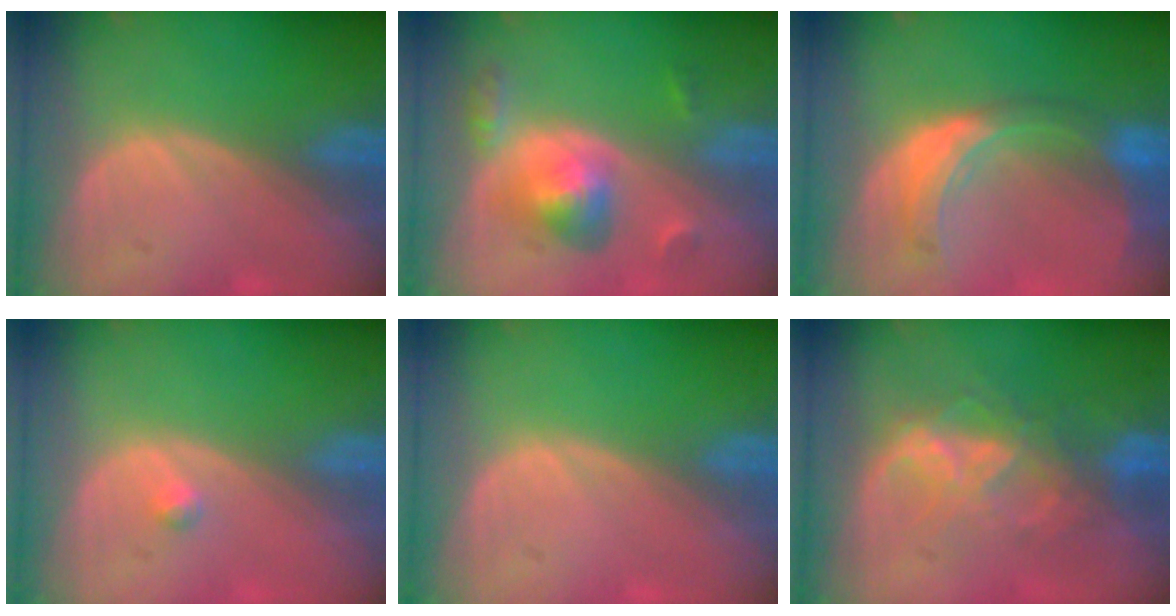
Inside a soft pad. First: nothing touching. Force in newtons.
{"total": 6.0, "press": 5.7, "slide": 1.9}
{"total": 8.3, "press": 7.4, "slide": 3.8}
{"total": 0.8, "press": 0.8, "slide": 0.1}
{"total": 0.0}
{"total": 7.8, "press": 7.1, "slide": 3.1}